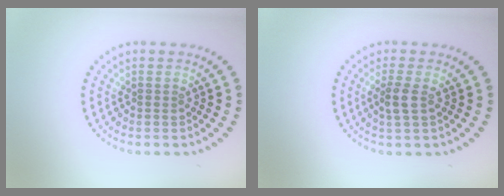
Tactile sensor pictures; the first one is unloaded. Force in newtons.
{"total": 1.6, "press": 1.4, "slide": 0.7}